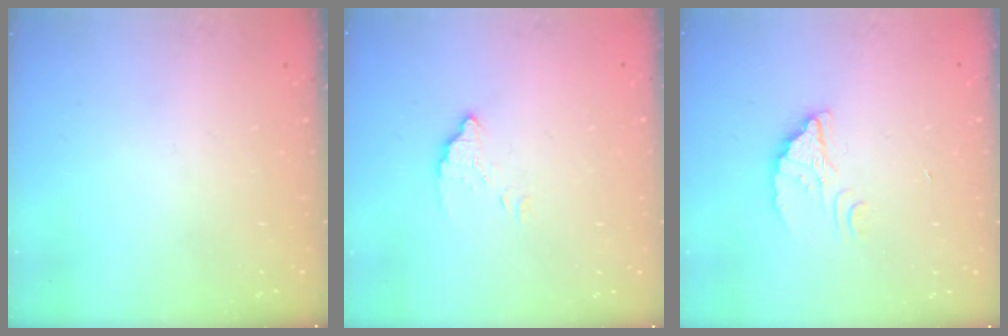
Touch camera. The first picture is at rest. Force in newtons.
{"total": 2.6, "press": 2.6, "slide": 0.0}
{"total": 2.5, "press": 2.5, "slide": 0.1}